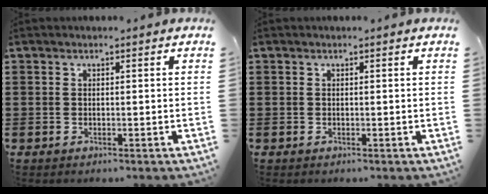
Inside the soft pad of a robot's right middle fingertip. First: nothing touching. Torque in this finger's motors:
{"motor_torque": [0.15, -0.08, 0.03, -0.01]}